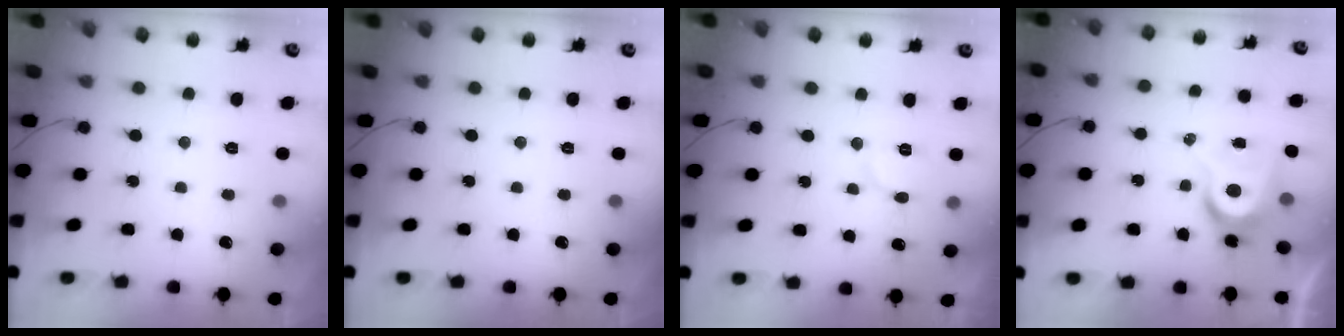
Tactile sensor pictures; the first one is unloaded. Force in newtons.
{"total": 0.0}
{"total": 6.2, "press": 6.2, "slide": 0.1}
{"total": 7.4, "press": 7.4, "slide": 0.7}